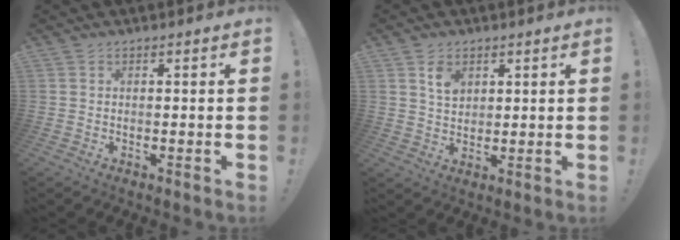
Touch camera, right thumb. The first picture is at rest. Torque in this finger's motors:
{"motor_torque": [0.01, 0.03, 0.57, -0.59, -0.07]}